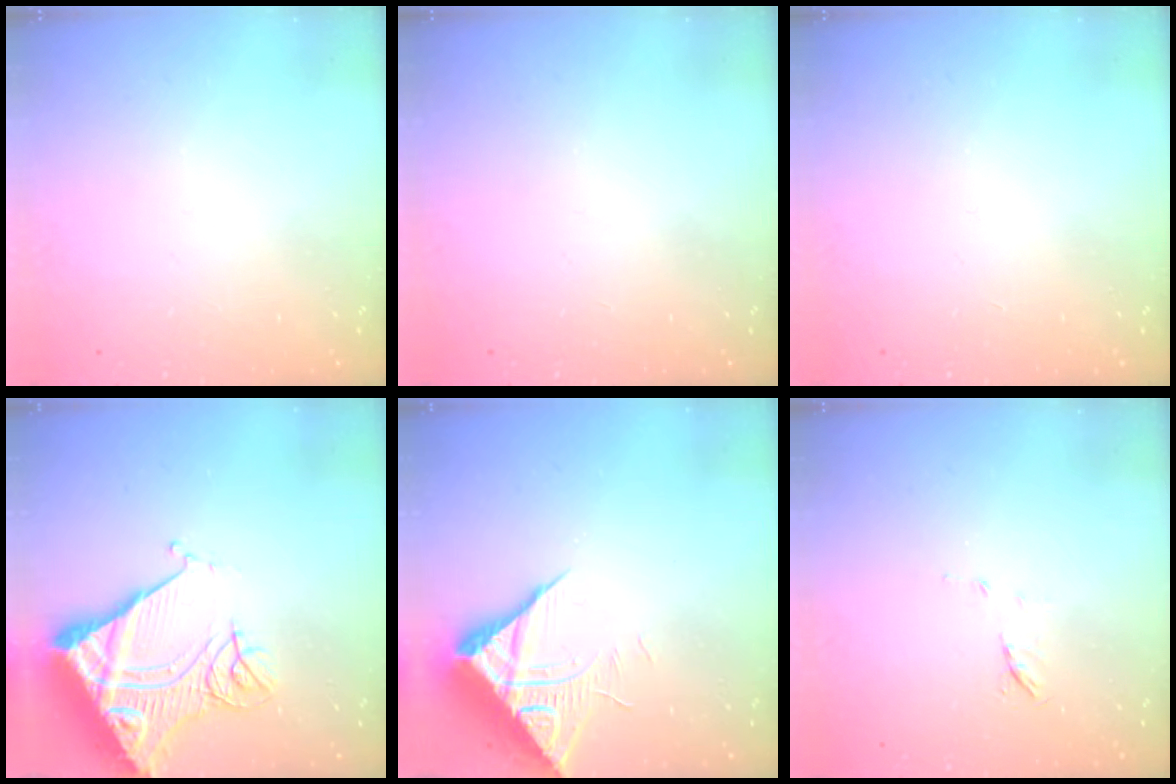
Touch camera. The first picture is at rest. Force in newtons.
{"total": 0.0}
{"total": 0.0}
{"total": 17.3, "press": 17.2, "slide": 2.1}
{"total": 10.0, "press": 10.0, "slide": 0.6}
{"total": 4.9, "press": 4.8, "slide": 1.3}